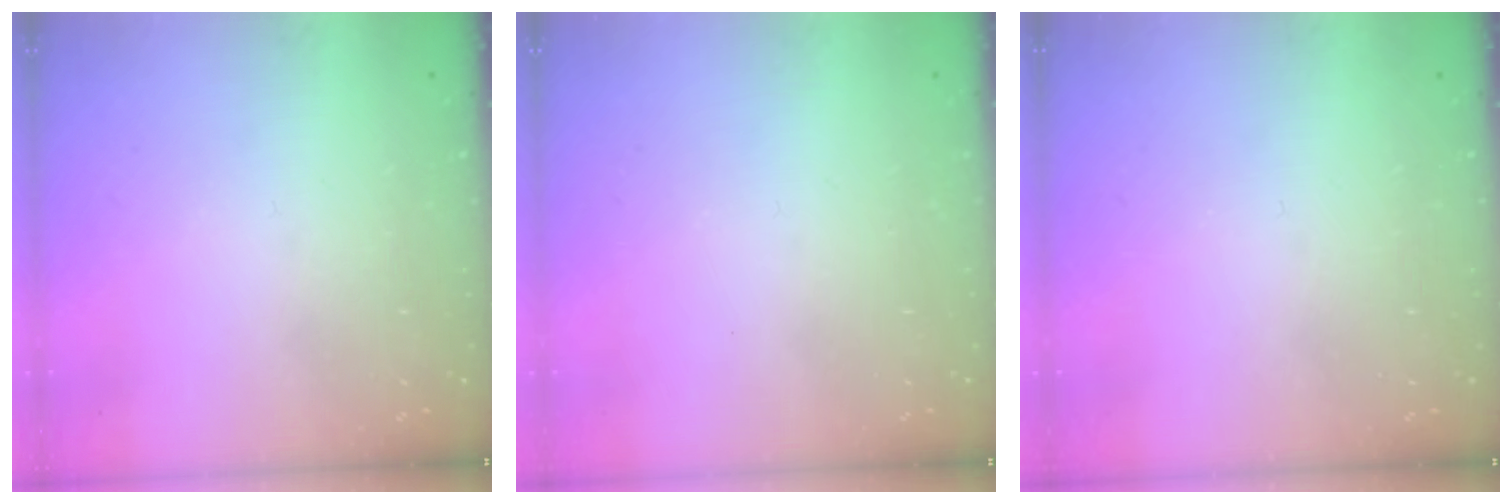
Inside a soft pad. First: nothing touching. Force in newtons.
{"total": 1.7, "press": 1.6, "slide": 0.1}
{"total": 0.0}